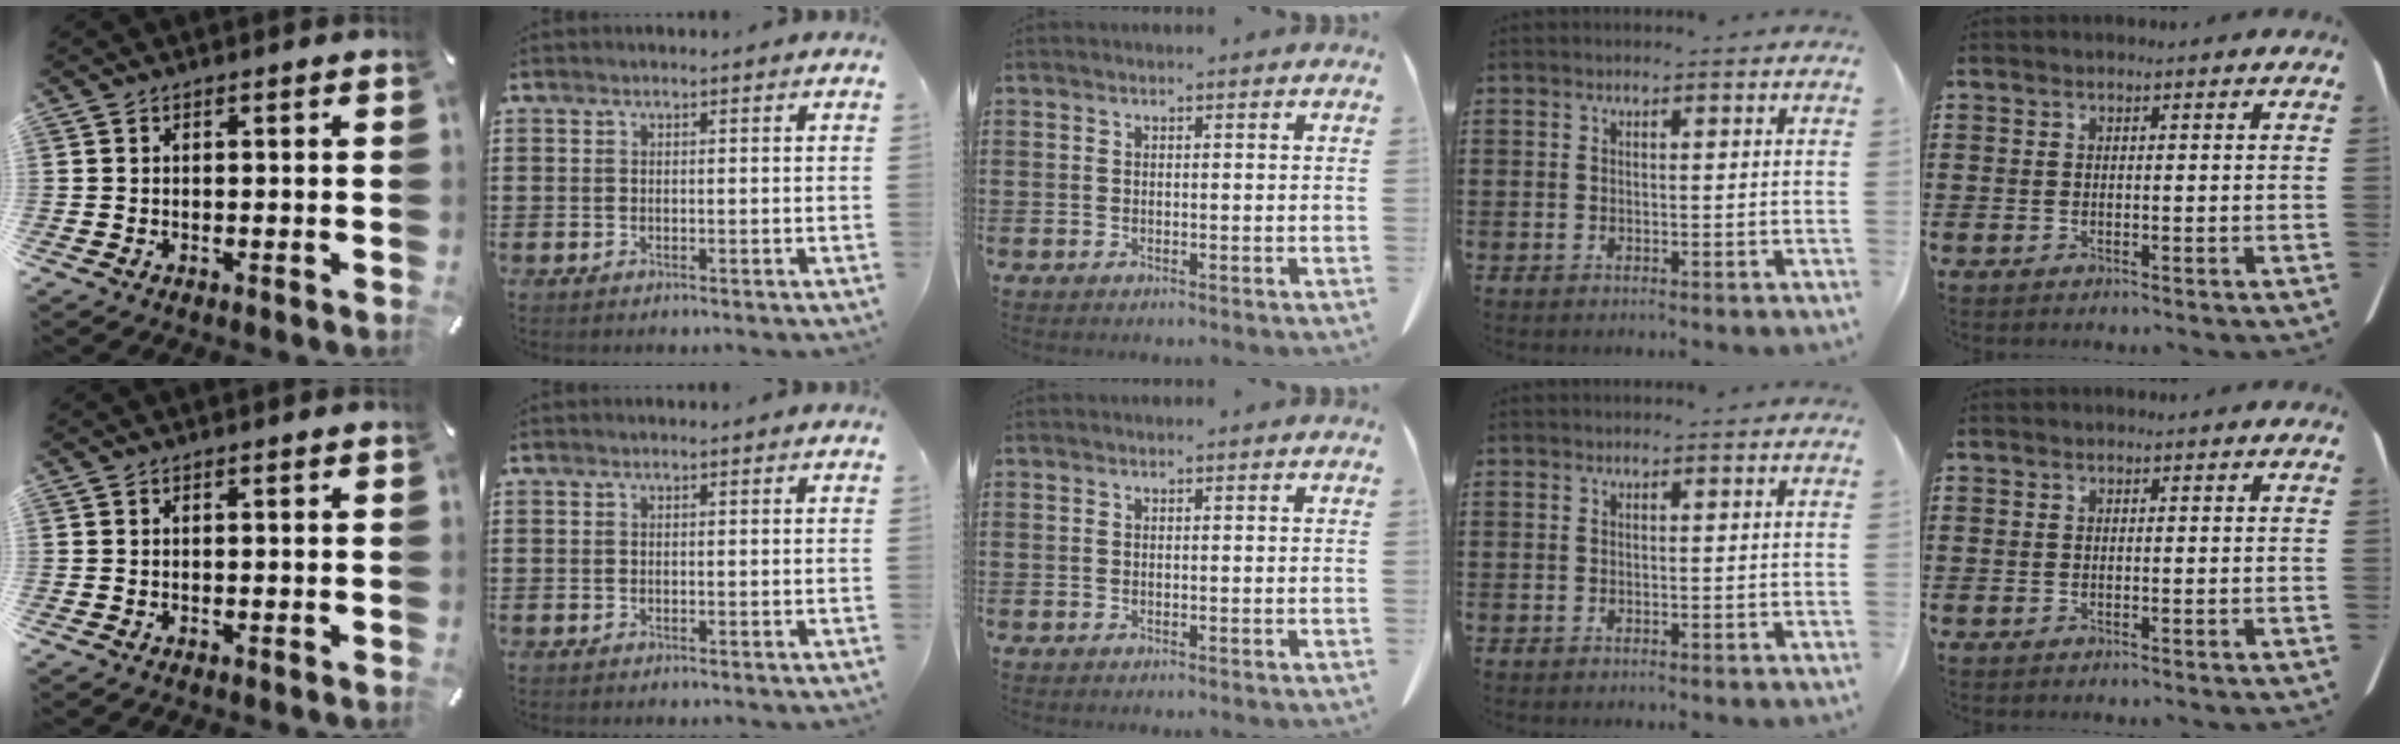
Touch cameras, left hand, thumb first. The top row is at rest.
{}